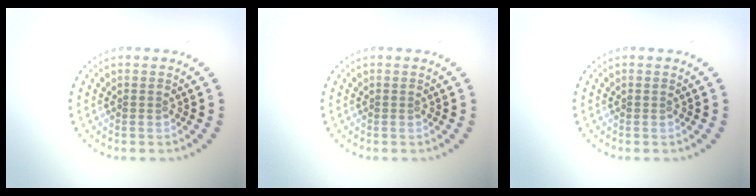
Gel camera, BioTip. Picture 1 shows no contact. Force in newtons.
{"total": 0.0}
{"total": 0.0}